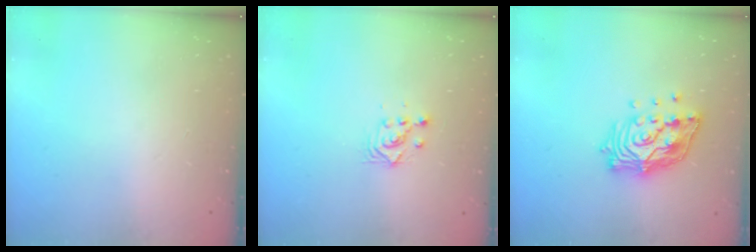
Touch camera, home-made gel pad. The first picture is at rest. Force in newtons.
{"total": 3.0, "press": 3.0, "slide": 0.1}
{"total": 14.9, "press": 14.8, "slide": 1.7}